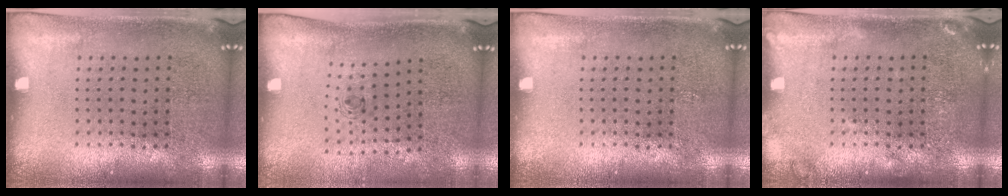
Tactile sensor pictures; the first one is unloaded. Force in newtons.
{"total": 0.6, "press": 0.2, "slide": 0.5}
{"total": 0.0}
{"total": 1.2, "press": 1.1, "slide": 0.2}